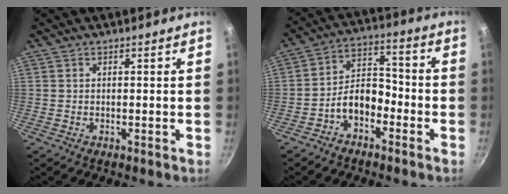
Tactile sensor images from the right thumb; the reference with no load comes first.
{"total": 8.5, "force": [-3.7, 5.3, 5.5], "torque": [-0.078, 0.051, -0.075]}